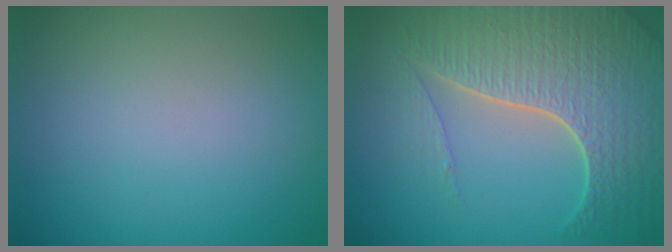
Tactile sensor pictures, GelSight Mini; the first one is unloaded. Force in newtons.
{"total": 7.1, "press": 5.2, "slide": 4.9}